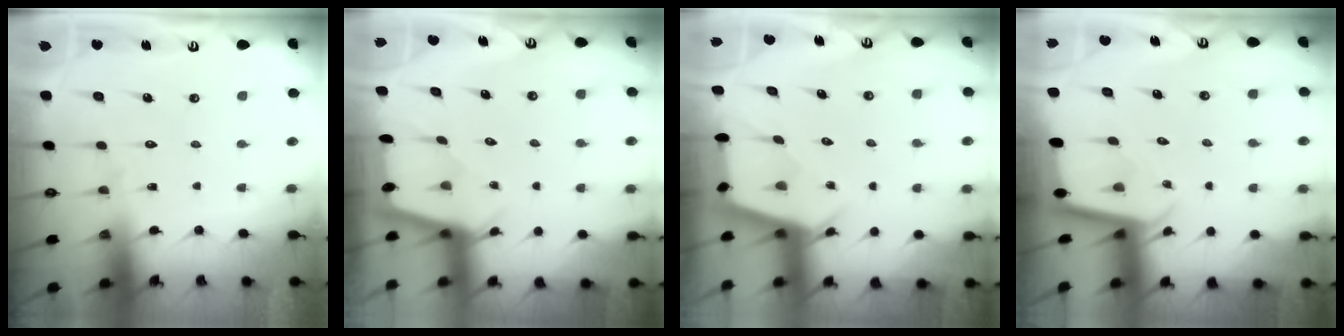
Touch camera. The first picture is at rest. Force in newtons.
{"total": 2.2, "press": 2.2, "slide": 0.3}
{"total": 3.0, "press": 2.9, "slide": 0.3}
{"total": 1.8, "press": 1.8, "slide": 0.1}